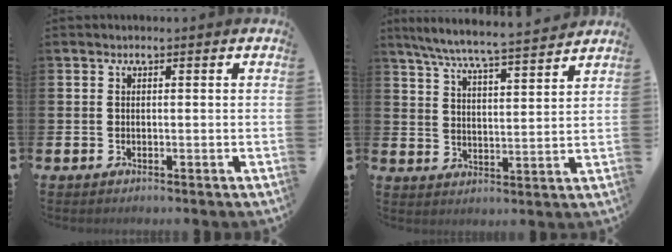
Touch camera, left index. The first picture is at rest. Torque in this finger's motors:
{"motor_torque": [0.81, -0.97, 0.47, 0.19]}